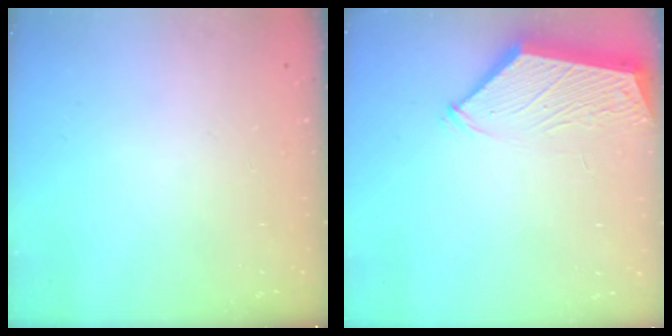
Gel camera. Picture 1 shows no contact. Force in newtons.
{"total": 3.3, "press": 3.3, "slide": 0.5}